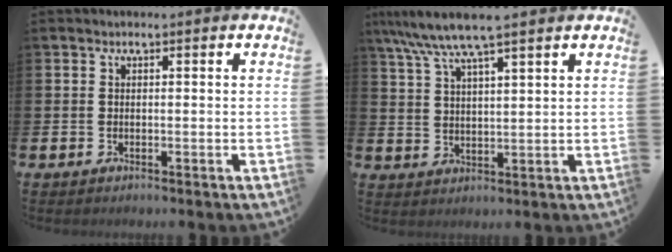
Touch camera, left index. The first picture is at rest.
{"total": 7.2, "force": [6.0, 0.7, 3.9], "torque": [-0.090, -0.019, 0.106]}